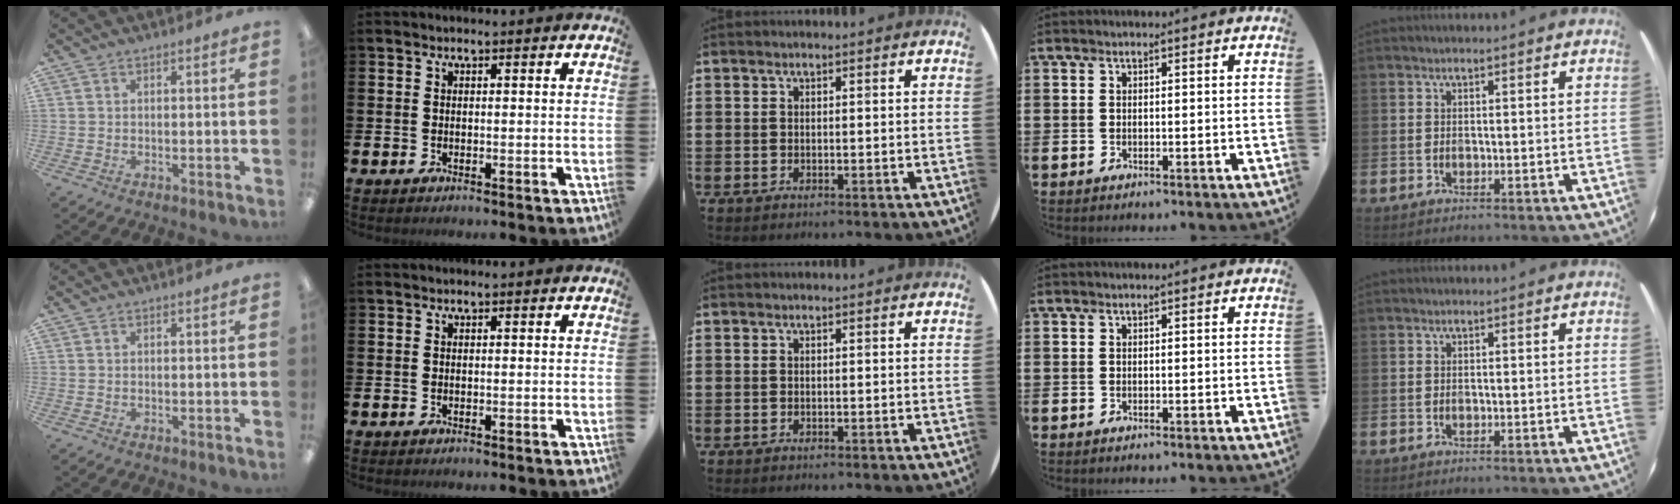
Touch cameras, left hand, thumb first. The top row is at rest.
{}